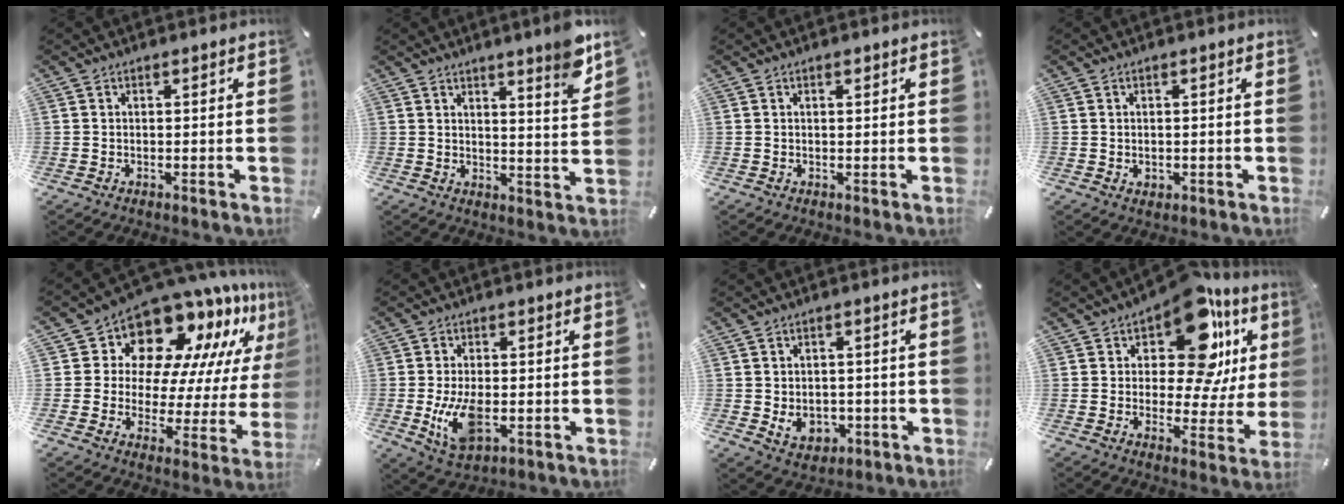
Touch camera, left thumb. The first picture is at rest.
{"total": 7.2, "force": [5.9, 0.6, 4.2], "torque": [-0.056, -0.046, 0.096]}
{"total": 0.7, "force": [0.4, 0.4, 0.5], "torque": [-0.009, 0.002, 0.006]}
{"total": 0.9, "force": [0.1, 0.9, 0.2], "torque": [-0.005, 0.005, 0.000]}
{"total": 13.3, "force": [11.4, 6.3, 3.0], "torque": [-0.057, -0.125, 0.190]}
{"total": 9.4, "force": [-1.3, 5.3, 7.6], "torque": [-0.163, -0.011, -0.021]}
{"total": 5.5, "force": [-0.9, 4.7, 2.7], "torque": [-0.037, -0.004, -0.017]}
{"total": 17.0, "force": [9.7, 8.3, 11.2], "torque": [-0.164, -0.077, 0.161]}